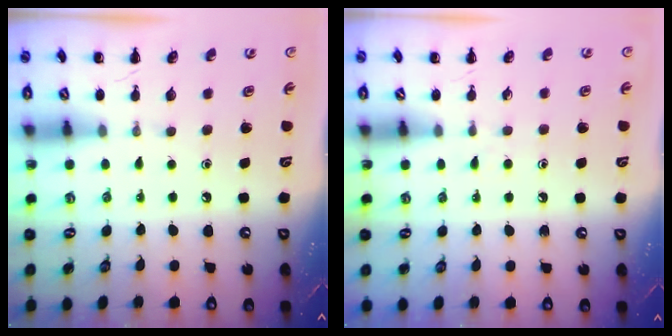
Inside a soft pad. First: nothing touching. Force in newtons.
{"total": 2.9, "press": 2.6, "slide": 1.4}